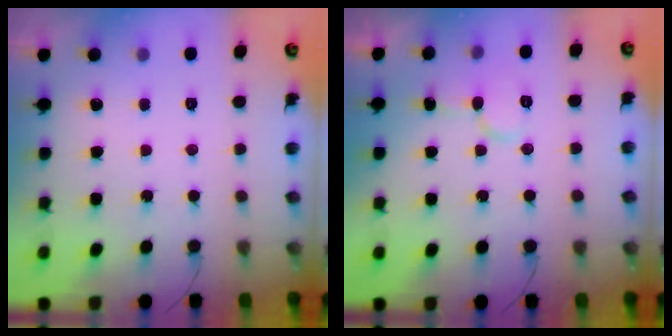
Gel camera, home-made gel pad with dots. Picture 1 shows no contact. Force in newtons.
{"total": 8.1, "press": 8.0, "slide": 1.0}